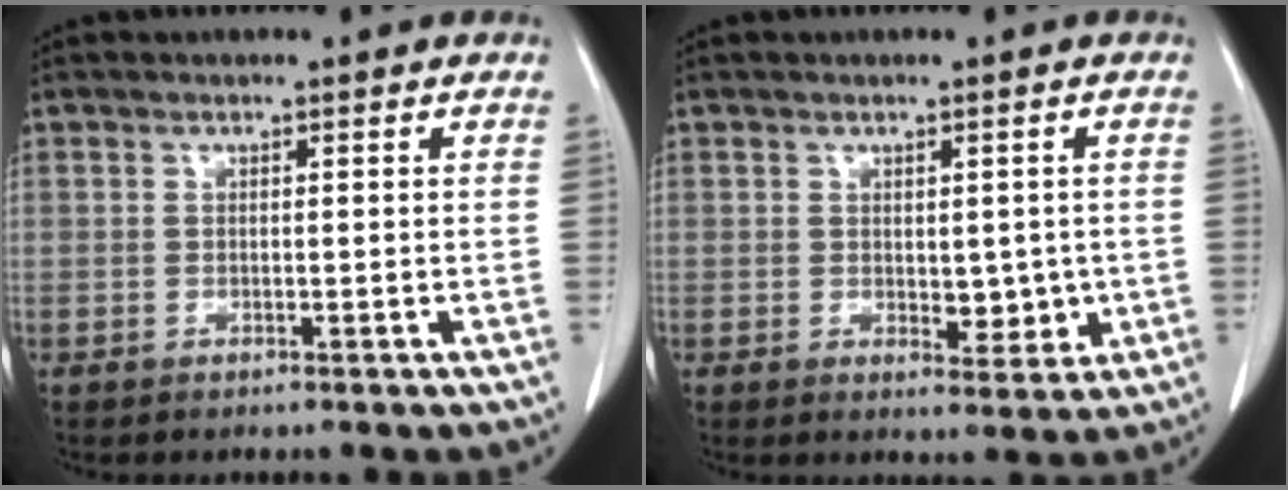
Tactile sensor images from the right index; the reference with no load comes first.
{"total": 4.4, "force": [-0.3, 2.4, 3.7], "torque": [-0.042, -0.007, 0.006]}